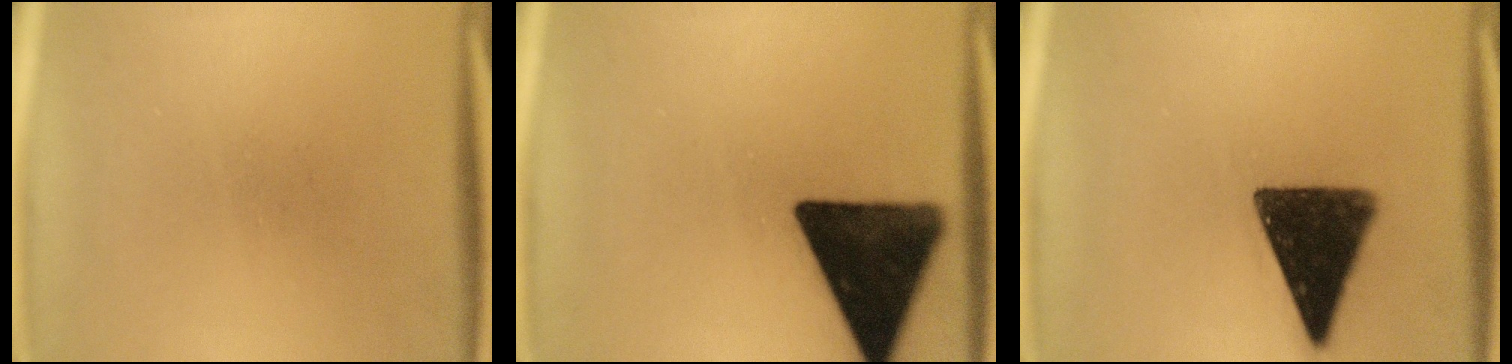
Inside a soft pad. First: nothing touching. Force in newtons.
{"total": 17.1}
{"total": 14.7}